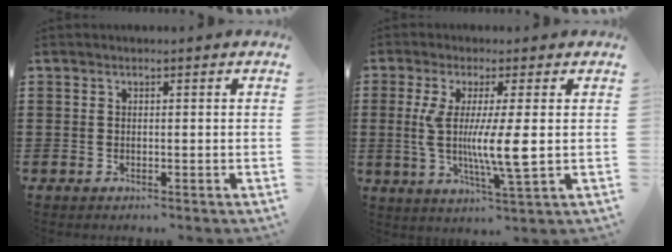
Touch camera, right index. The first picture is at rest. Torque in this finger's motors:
{"motor_torque": [1.34, -0.80, 0.39, 0.21]}